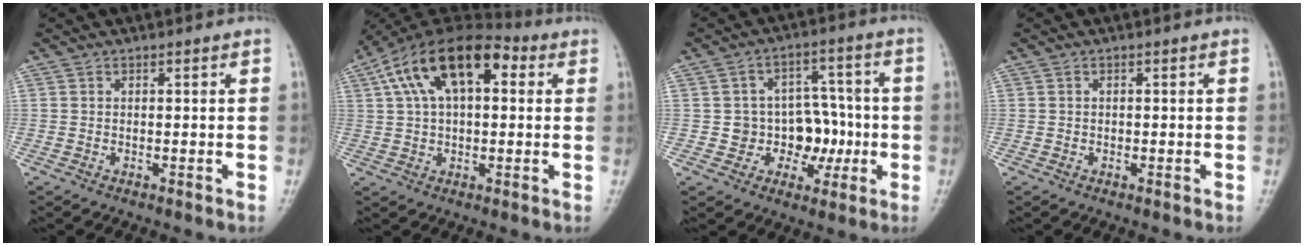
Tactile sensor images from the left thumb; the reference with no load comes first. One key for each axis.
{"total": 16.9, "fx": 5.1, "fy": 9.2, "fz": 13.2, "tx": -0.216, "ty": 0.031, "tz": 0.076}
{"total": 9.9, "fx": -1.7, "fy": 8.1, "fz": 5.5, "tx": -0.016, "ty": 0.032, "tz": -0.021}
{"total": 0.0}